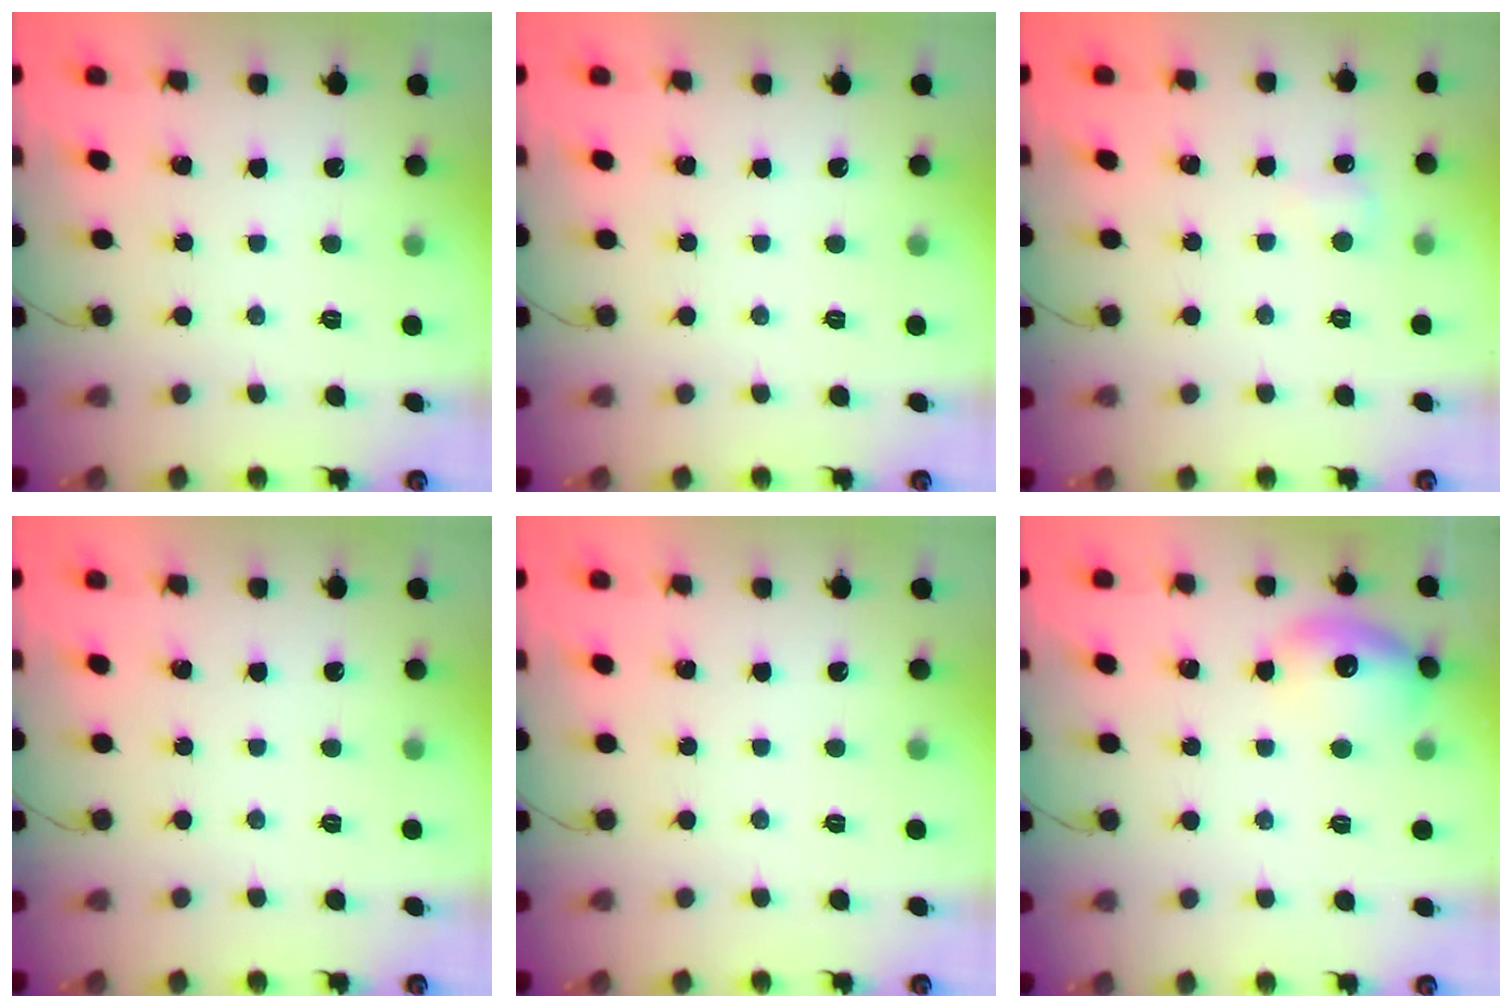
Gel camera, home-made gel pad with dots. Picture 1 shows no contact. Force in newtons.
{"total": 0.0}
{"total": 5.3, "press": 5.0, "slide": 1.5}
{"total": 0.0}
{"total": 0.0}
{"total": 13.5, "press": 13.4, "slide": 0.9}